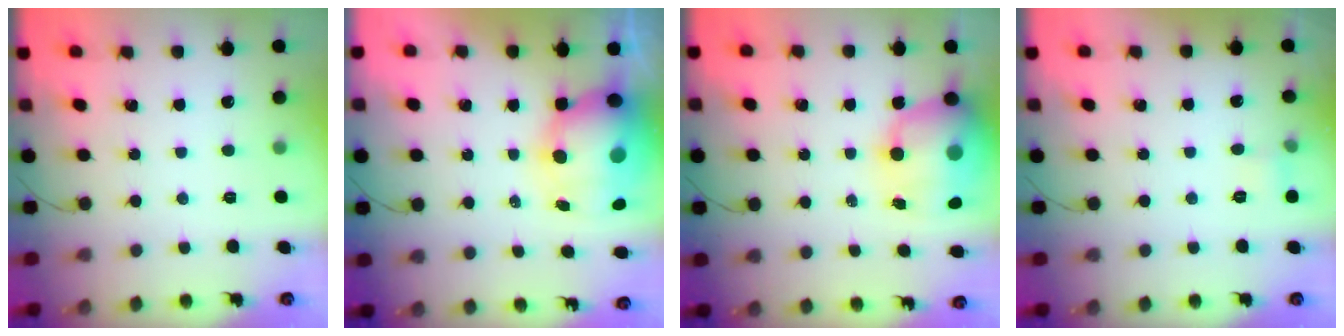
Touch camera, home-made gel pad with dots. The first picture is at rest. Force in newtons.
{"total": 13.2, "press": 12.9, "slide": 2.8}
{"total": 17.5, "press": 16.9, "slide": 4.4}
{"total": 4.8, "press": 4.5, "slide": 1.6}